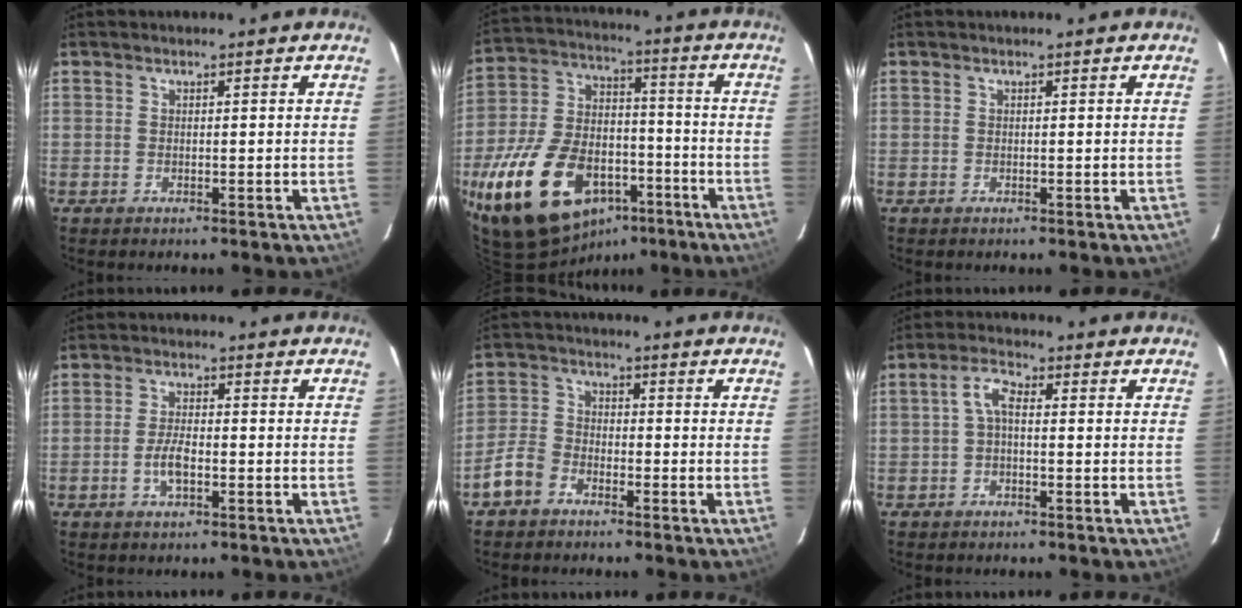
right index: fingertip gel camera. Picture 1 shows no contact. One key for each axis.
{"total": 24.2, "fx": -12.0, "fy": 14.4, "fz": 15.3, "tx": -0.321, "ty": 0.008, "tz": -0.181}
{"total": 0.0}
{"total": 4.2, "fx": -1.5, "fy": 1.6, "fz": 3.5, "tx": -0.075, "ty": 0.001, "tz": -0.029}
{"total": 5.8, "fx": -3.8, "fy": 3.7, "fz": 2.3, "tx": -0.056, "ty": 0.017, "tz": -0.077}
{"total": 3.2, "fx": -0.3, "fy": 1.3, "fz": 2.9, "tx": -0.061, "ty": 0.013, "tz": -0.007}